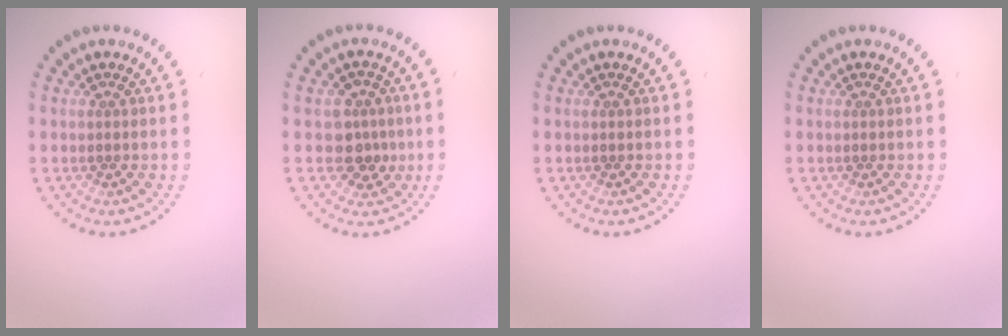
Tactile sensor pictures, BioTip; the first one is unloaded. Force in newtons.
{"total": 2.7, "press": 2.5, "slide": 1.1}
{"total": 0.0}
{"total": 0.0}